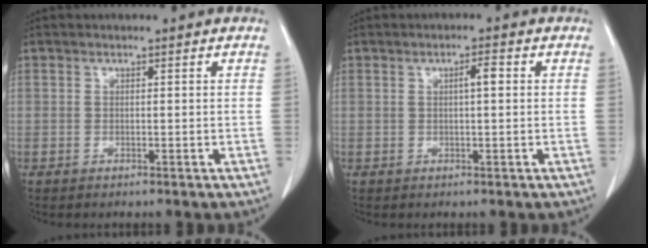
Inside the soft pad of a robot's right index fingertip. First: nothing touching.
{"total": 2.0, "force": [0.3, 0.3, 2.0], "torque": [-0.032, 0.005, 0.004]}